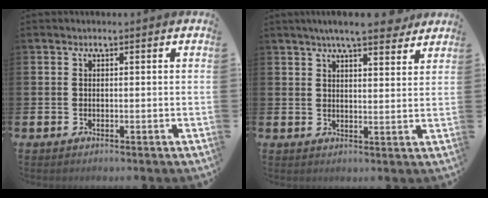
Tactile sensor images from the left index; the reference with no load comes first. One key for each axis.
{"total": 6.5, "fx": 5.9, "fy": 0.7, "fz": 2.7, "tx": -0.049, "ty": -0.021, "tz": 0.103}